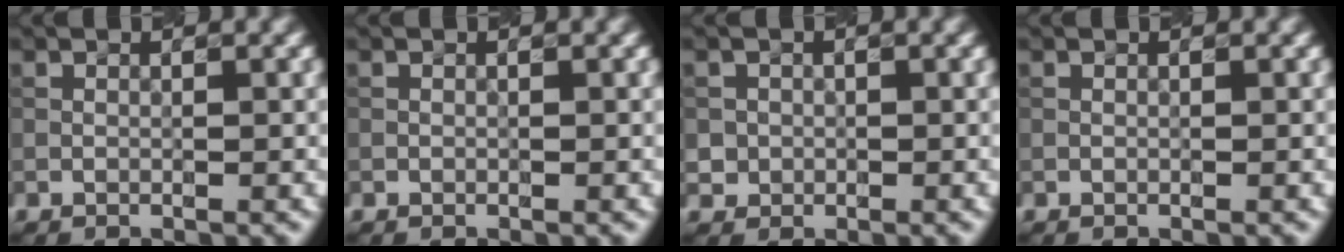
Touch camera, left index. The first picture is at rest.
{"total": 0.0}
{"total": 1.4, "force": [-0.1, 1.4, 0.0], "torque": [0.013, -0.004, 0.001]}
{"total": 0.0}